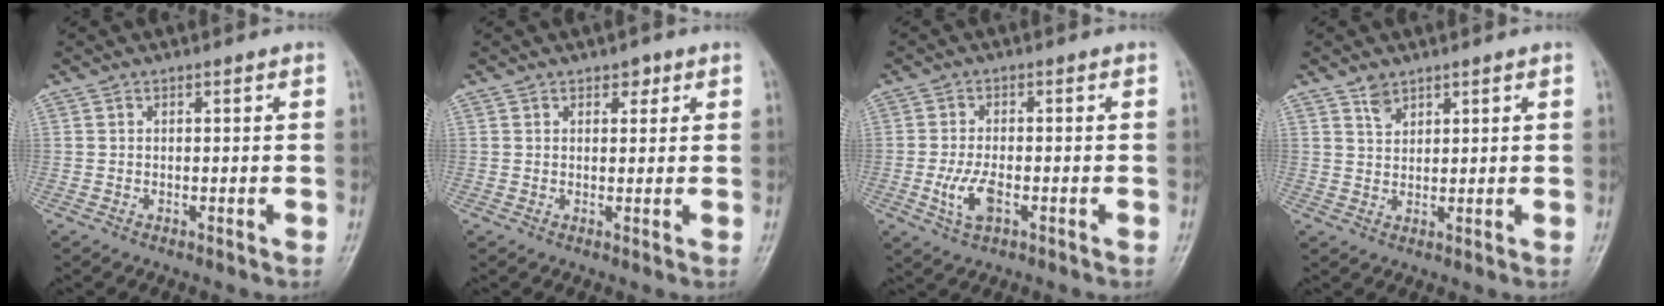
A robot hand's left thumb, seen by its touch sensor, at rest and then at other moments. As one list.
[{"total": 2.1, "force": [1.2, 1.3, 1.0], "torque": [0.002, -0.003, 0.013]}, {"total": 5.2, "force": [-1.7, 2.4, 4.2], "torque": [-0.089, 0.004, -0.029]}, {"total": 2.6, "force": [1.9, 1.4, 1.0], "torque": [-0.007, -0.012, 0.038]}]